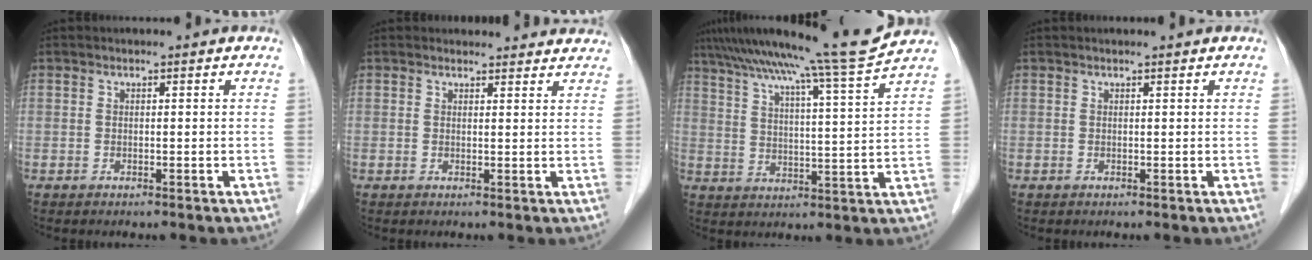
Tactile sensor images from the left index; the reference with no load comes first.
{"total": 7.2, "force": [6.9, 1.8, 0.8], "torque": [0.014, 0.008, 0.056]}
{"total": 15.7, "force": [13.9, -3.0, 6.8], "torque": [-0.119, -0.033, 0.202]}
{"total": 1.2, "force": [1.2, 0.0, 0.3], "torque": [-0.009, 0.010, 0.016]}